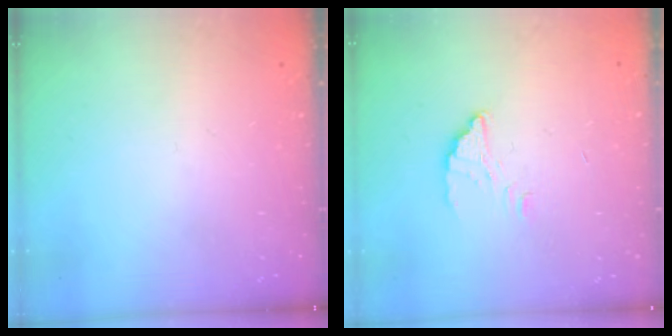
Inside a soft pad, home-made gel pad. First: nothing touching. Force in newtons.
{"total": 2.6, "press": 2.6, "slide": 0.2}